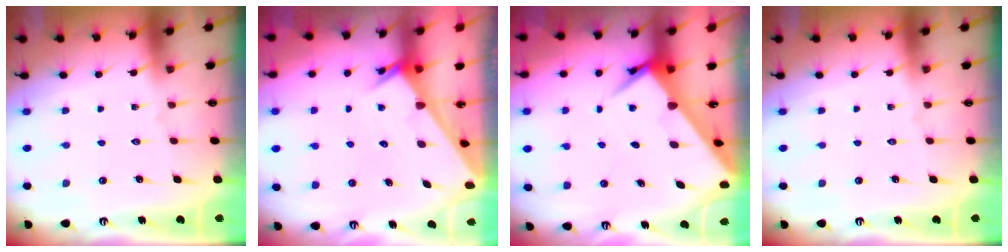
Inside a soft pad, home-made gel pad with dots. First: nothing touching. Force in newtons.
{"total": 1.9, "press": 1.9, "slide": 0.2}
{"total": 4.6, "press": 4.6, "slide": 0.4}
{"total": 0.0}